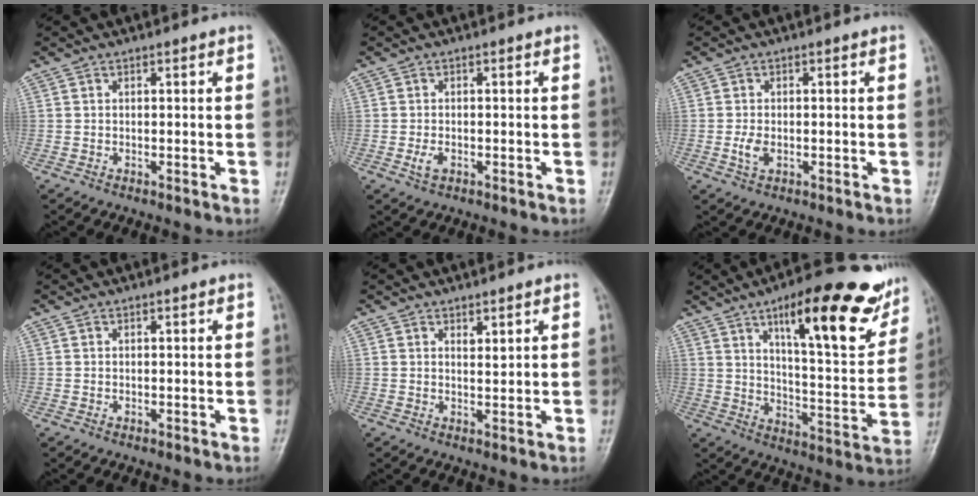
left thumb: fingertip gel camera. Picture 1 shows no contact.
{"total": 2.1, "force": [-0.8, 1.2, 1.5], "torque": [-0.031, 0.001, -0.014]}
{"total": 2.6, "force": [-0.6, 1.5, 2.0], "torque": [-0.042, 0.000, -0.012]}
{"total": 0.0}
{"total": 1.3, "force": [1.0, 0.4, 0.8], "torque": [-0.006, -0.009, 0.019]}
{"total": 21.9, "force": [12.6, 6.5, 16.6], "torque": [-0.196, -0.052, 0.190]}